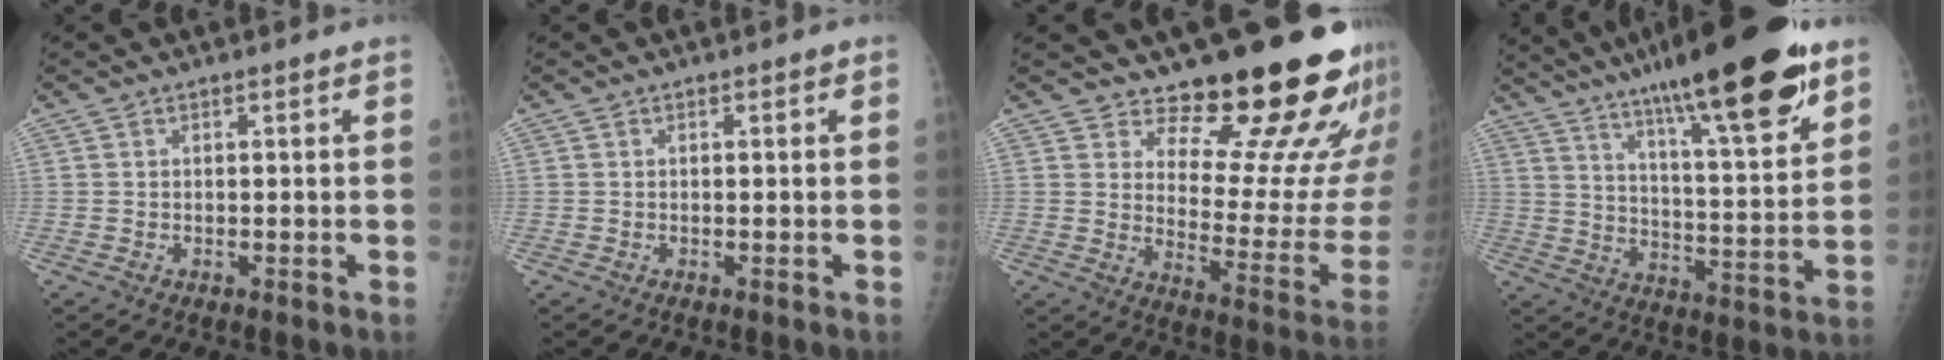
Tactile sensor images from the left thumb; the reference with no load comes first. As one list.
[{"total": 0.0}, {"total": 21.6, "force": [17.2, 7.5, 10.8], "torque": [-0.098, -0.139, 0.220]}, {"total": 24.4, "force": [15.9, 4.1, 18.0], "torque": [-0.266, -0.054, 0.251]}]